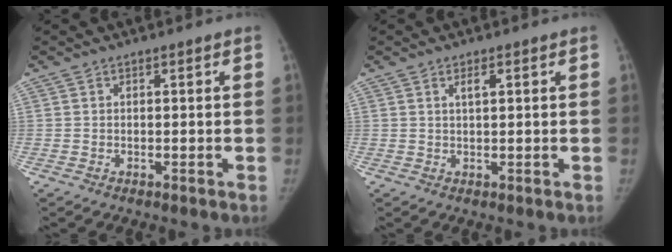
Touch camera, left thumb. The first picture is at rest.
{"total": 1.6, "force": [0.8, 0.4, 1.3], "torque": [-0.022, 0.000, 0.014]}